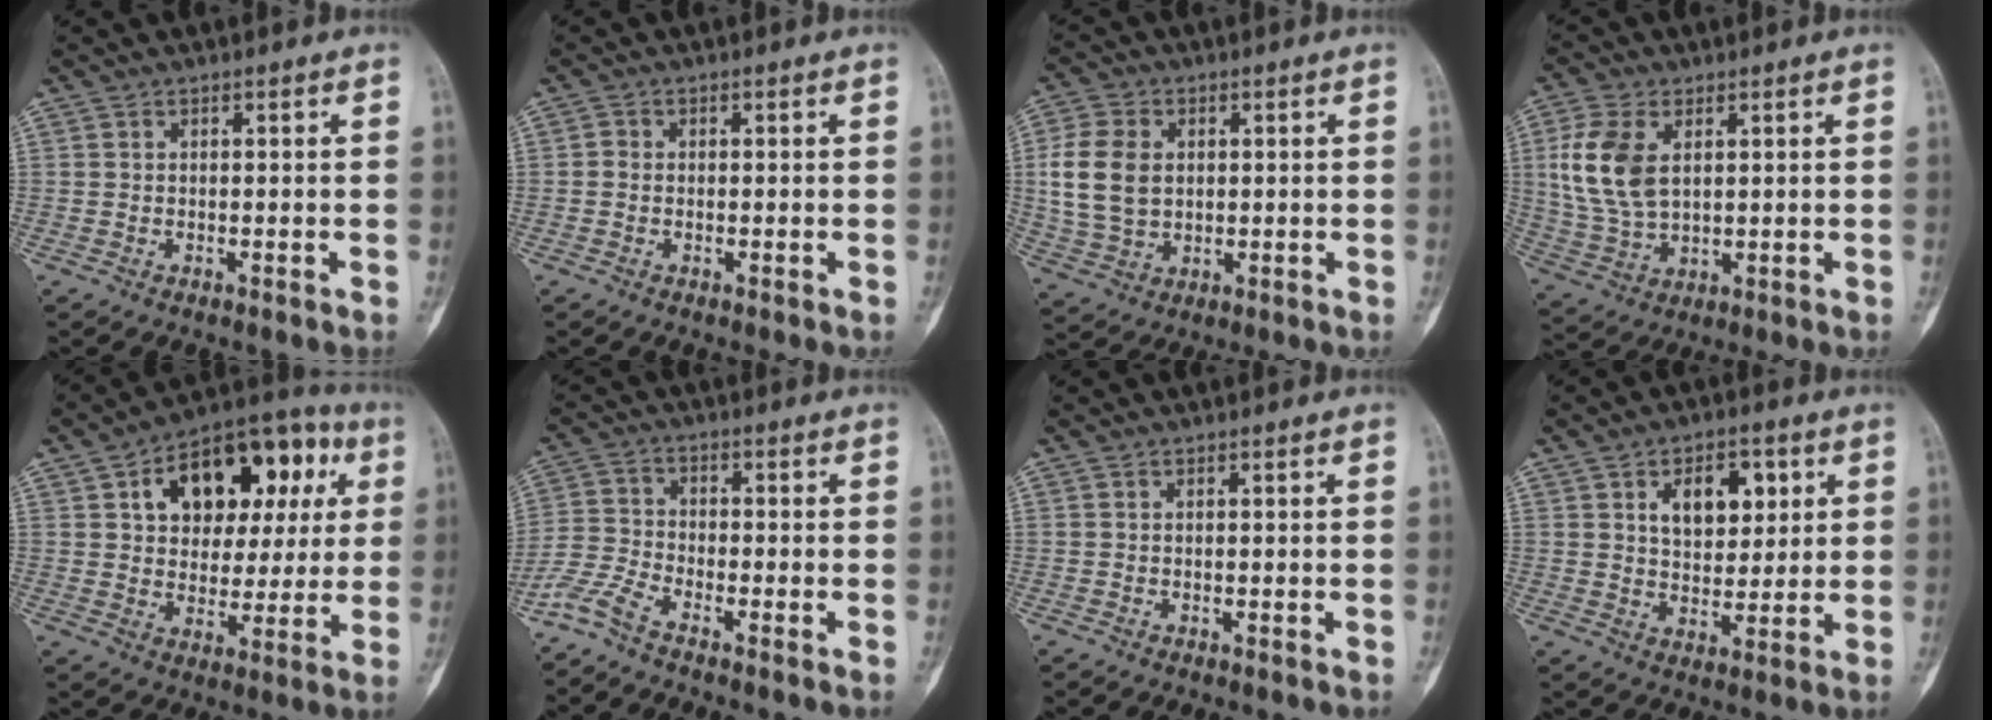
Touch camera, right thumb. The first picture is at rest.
{"total": 0.9, "force": [-0.2, 0.8, 0.4], "torque": [-0.003, 0.002, -0.006]}
{"total": 10.7, "force": [1.4, 7.8, 7.2], "torque": [-0.142, 0.000, 0.032]}
{"total": 11.4, "force": [2.8, 6.9, 8.7], "torque": [-0.181, -0.006, 0.062]}
{"total": 20.7, "force": [6.6, 13.0, 14.8], "torque": [-0.159, 0.023, 0.095]}
{"total": 4.9, "force": [-4.2, 0.8, 2.5], "torque": [-0.065, 0.008, -0.102]}
{"total": 0.0}
{"total": 10.0, "force": [3.6, 6.2, 7.0], "torque": [-0.070, -0.013, 0.058]}